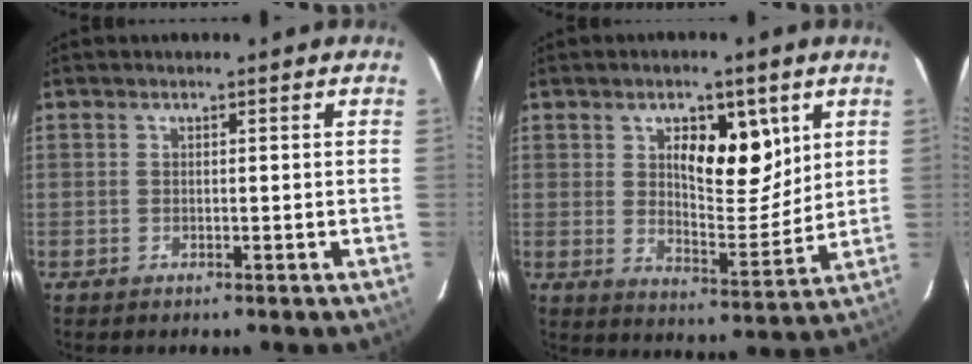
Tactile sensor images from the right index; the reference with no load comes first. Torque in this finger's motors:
{"motor_torque": [0.33, 0.13, 0.26, 0.09]}